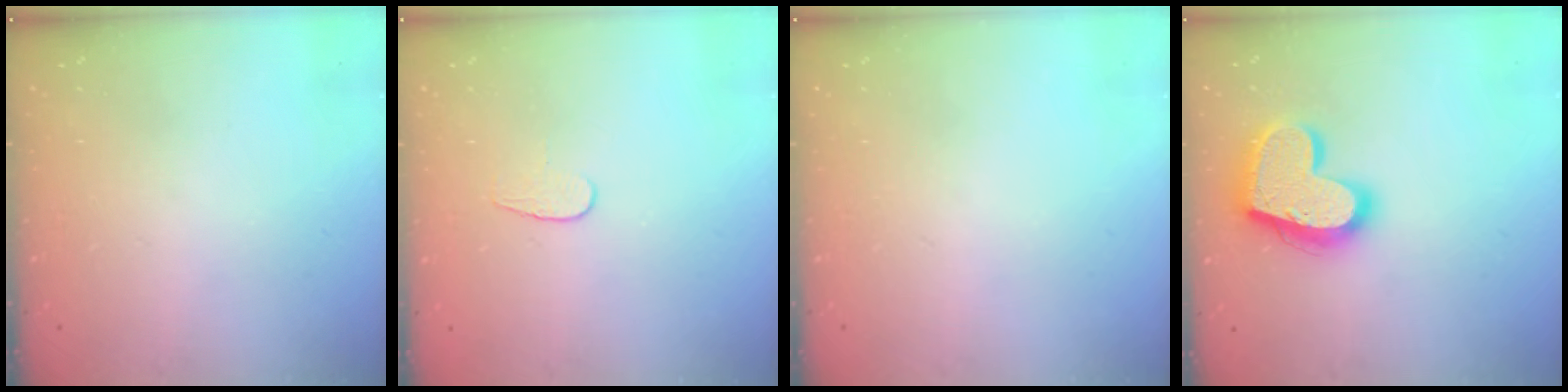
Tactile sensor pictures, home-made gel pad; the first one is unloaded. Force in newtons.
{"total": 3.7, "press": 3.7, "slide": 0.3}
{"total": 0.0}
{"total": 19.0, "press": 18.9, "slide": 1.6}